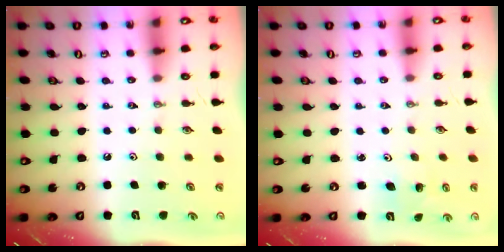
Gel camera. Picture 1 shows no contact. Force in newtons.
{"total": 1.5, "press": 1.5, "slide": 0.1}